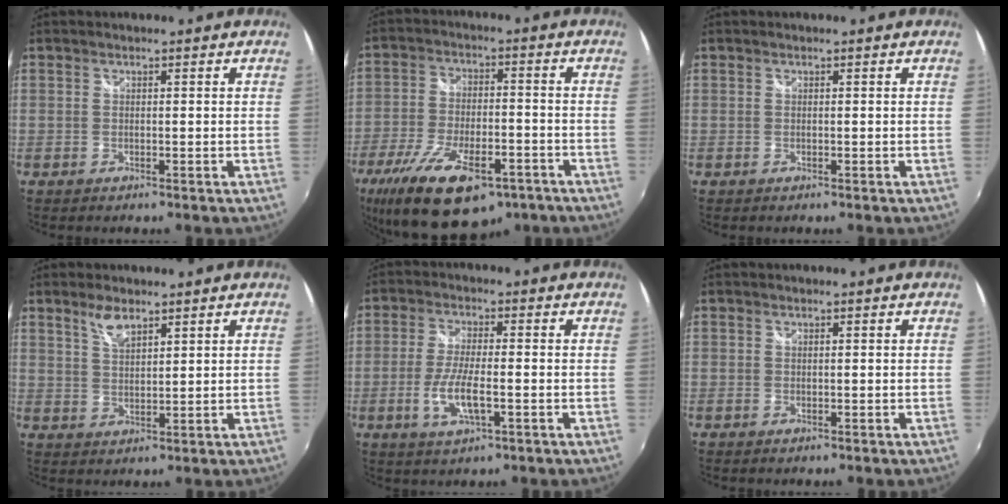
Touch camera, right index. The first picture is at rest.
{"total": 20.9, "force": [-13.1, 8.7, 13.7], "torque": [-0.278, -0.044, -0.205]}
{"total": 0.0}
{"total": 4.2, "force": [3.1, 1.5, 2.6], "torque": [-0.045, 0.001, 0.057]}
{"total": 7.7, "force": [-2.4, 2.1, 7.0], "torque": [-0.146, -0.009, -0.045]}
{"total": 0.0}